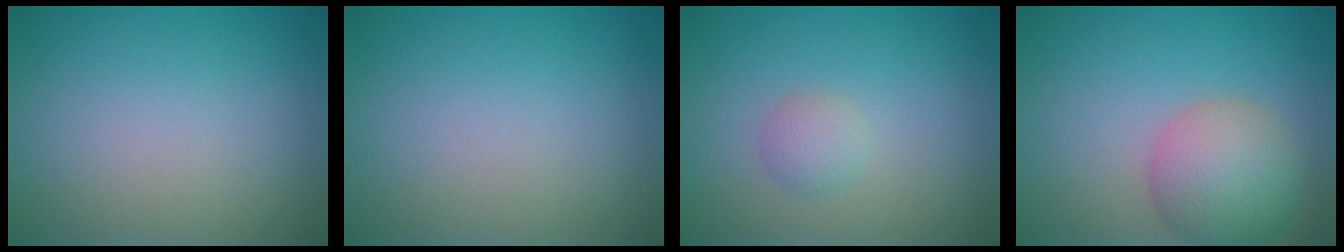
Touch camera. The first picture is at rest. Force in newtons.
{"total": 0.0}
{"total": 1.5, "press": 1.4, "slide": 0.1}
{"total": 5.7, "press": 5.7, "slide": 0.3}